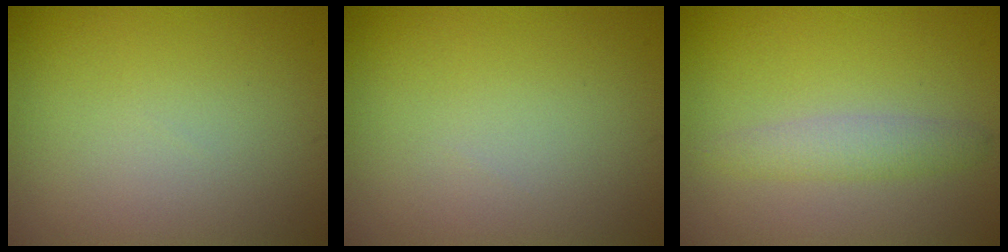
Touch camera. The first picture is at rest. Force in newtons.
{"total": 0.0}
{"total": 2.0, "press": 2.0, "slide": 0.1}